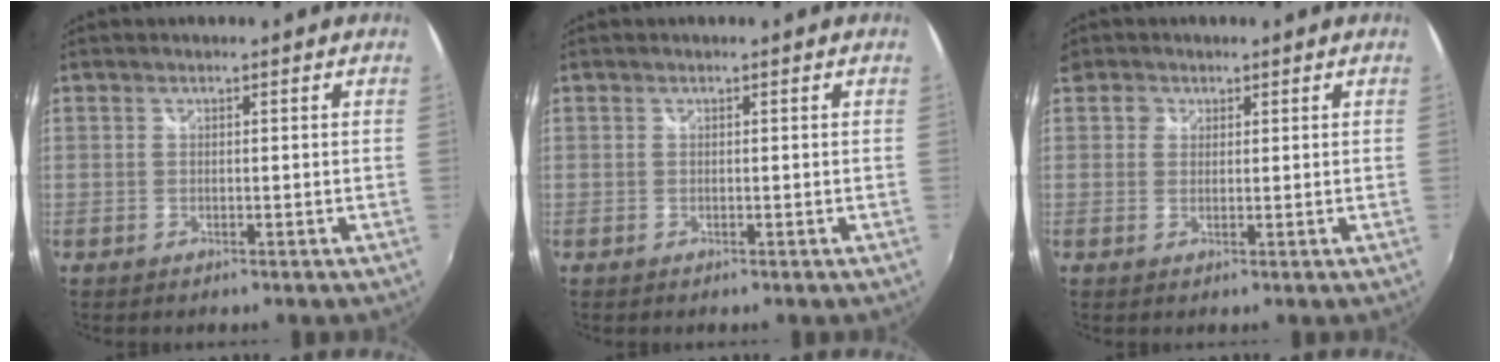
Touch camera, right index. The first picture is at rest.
{"total": 0.0}
{"total": 2.4, "force": [0.5, 2.3, 0.4], "torque": [0.004, 0.009, 0.005]}